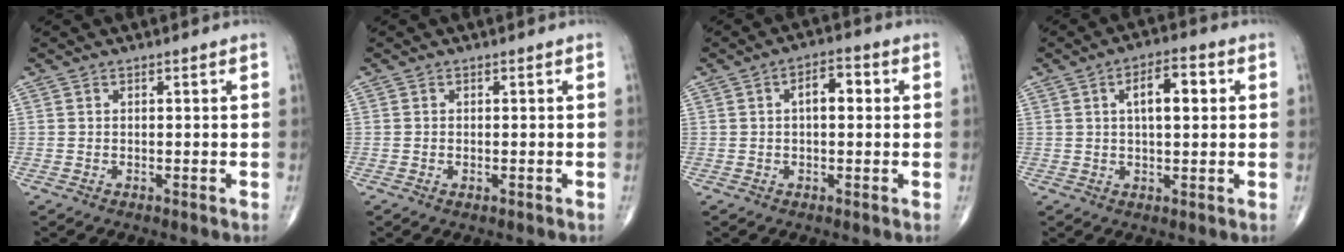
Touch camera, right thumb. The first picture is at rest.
{"total": 0.7, "force": [-0.2, 0.4, 0.5], "torque": [-0.012, 0.001, -0.003]}
{"total": 5.1, "force": [0.8, 2.6, 4.3], "torque": [-0.055, 0.013, 0.006]}
{"total": 7.5, "force": [1.8, 3.1, 6.6], "torque": [-0.090, 0.007, 0.023]}